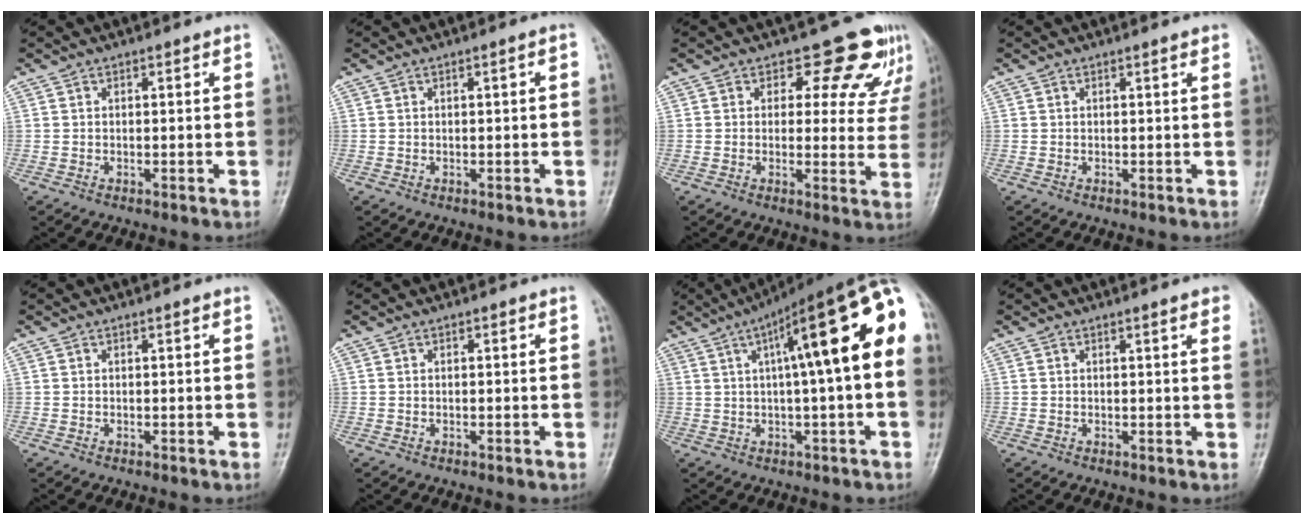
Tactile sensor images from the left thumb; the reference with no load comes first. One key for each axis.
{"total": 1.2, "fx": 0.0, "fy": 0.3, "fz": 1.1, "tx": -0.017, "ty": 0.003, "tz": 0.000}
{"total": 10.1, "fx": 7.1, "fy": 5.6, "fz": 4.5, "tx": -0.005, "ty": -0.038, "tz": 0.065}
{"total": 1.2, "fx": 0.7, "fy": 0.1, "fz": 0.9, "tx": -0.009, "ty": 0.004, "tz": 0.006}
{"total": 0.0}
{"total": 0.0}
{"total": 19.0, "fx": 3.4, "fy": 4.0, "fz": 18.3, "tx": -0.264, "ty": 0.042, "tz": 0.043}
{"total": 3.7, "fx": 2.3, "fy": 0.4, "fz": 2.8, "tx": -0.026, "ty": 0.003, "tz": 0.020}